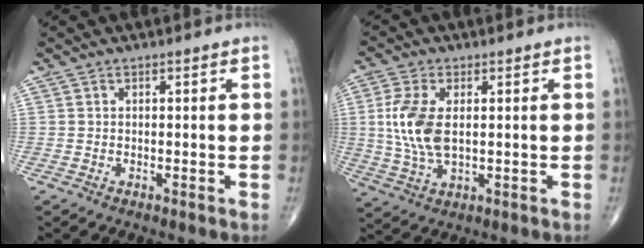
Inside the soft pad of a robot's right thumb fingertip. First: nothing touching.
{"total": 9.8, "force": [1.0, 5.1, 8.3], "torque": [-0.190, -0.007, 0.026]}